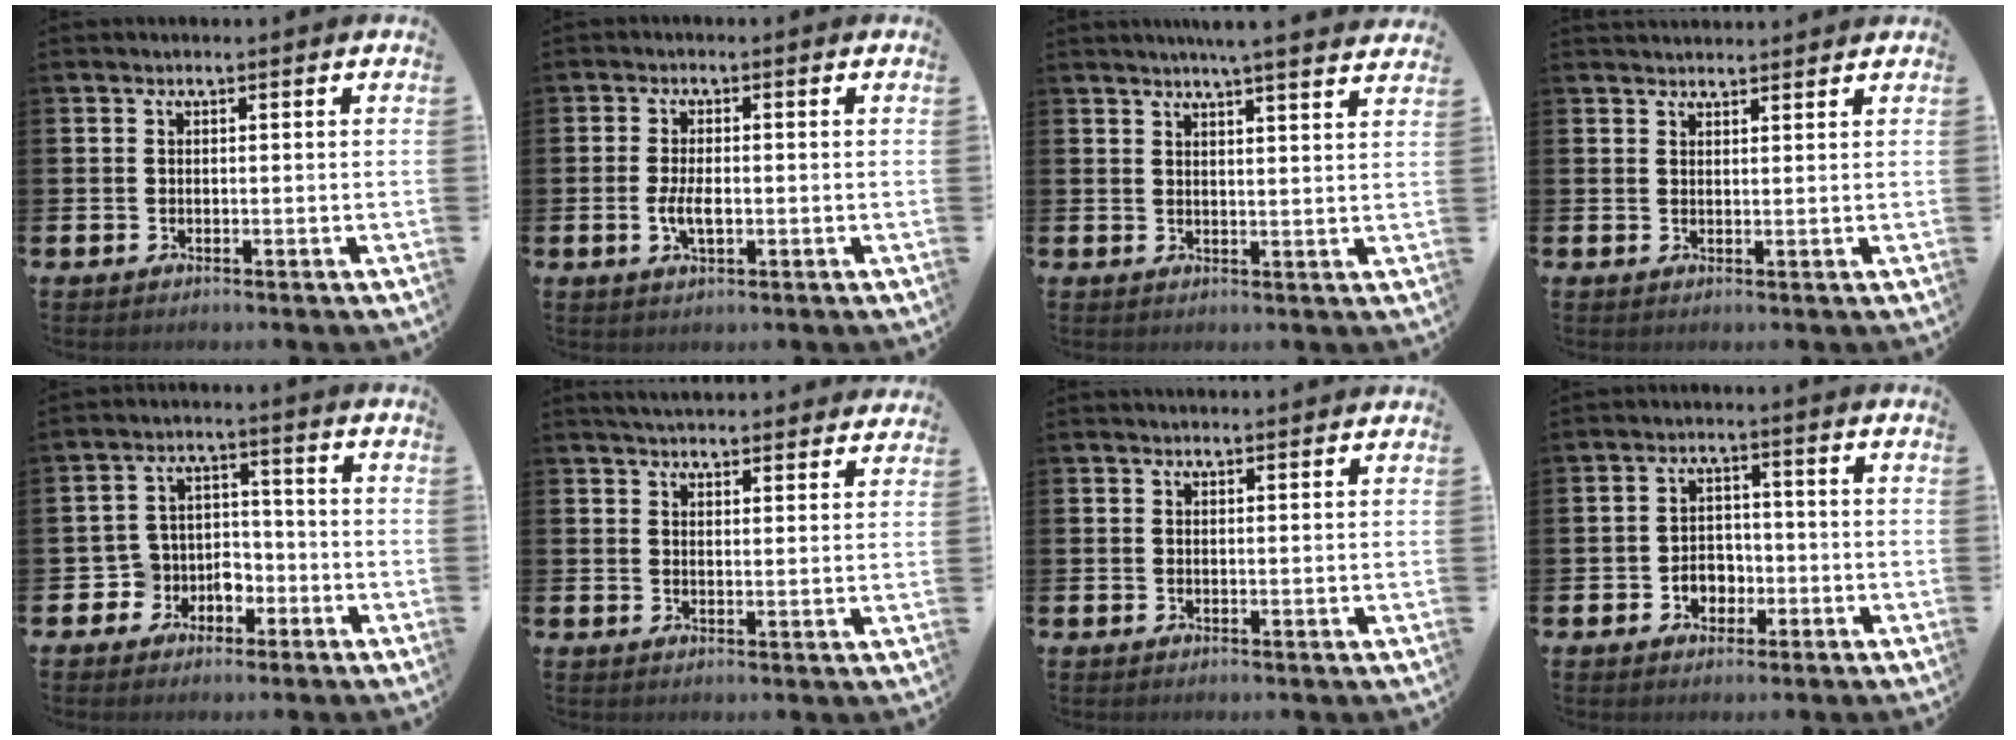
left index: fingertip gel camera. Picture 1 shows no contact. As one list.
[{"total": 3.5, "force": [-0.5, 1.5, 3.1], "torque": [-0.063, 0.000, -0.012]}, {"total": 4.8, "force": [4.5, -1.0, 1.1], "torque": [-0.031, -0.022, 0.080]}, {"total": 2.1, "force": [2.1, 0.3, -0.1], "torque": [0.007, -0.011, 0.036]}, {"total": 4.7, "force": [-1.9, 4.3, 0.4], "torque": [-0.034, 0.002, -0.037]}, {"total": 4.4, "force": [4.3, 0.5, 0.5], "torque": [-0.016, -0.021, 0.079]}, {"total": 1.1, "force": [1.0, 0.1, 0.1], "torque": [0.007, -0.003, 0.017]}, {"total": 3.2, "force": [-1.4, 2.6, 1.2], "torque": [-0.022, 0.002, -0.034]}]